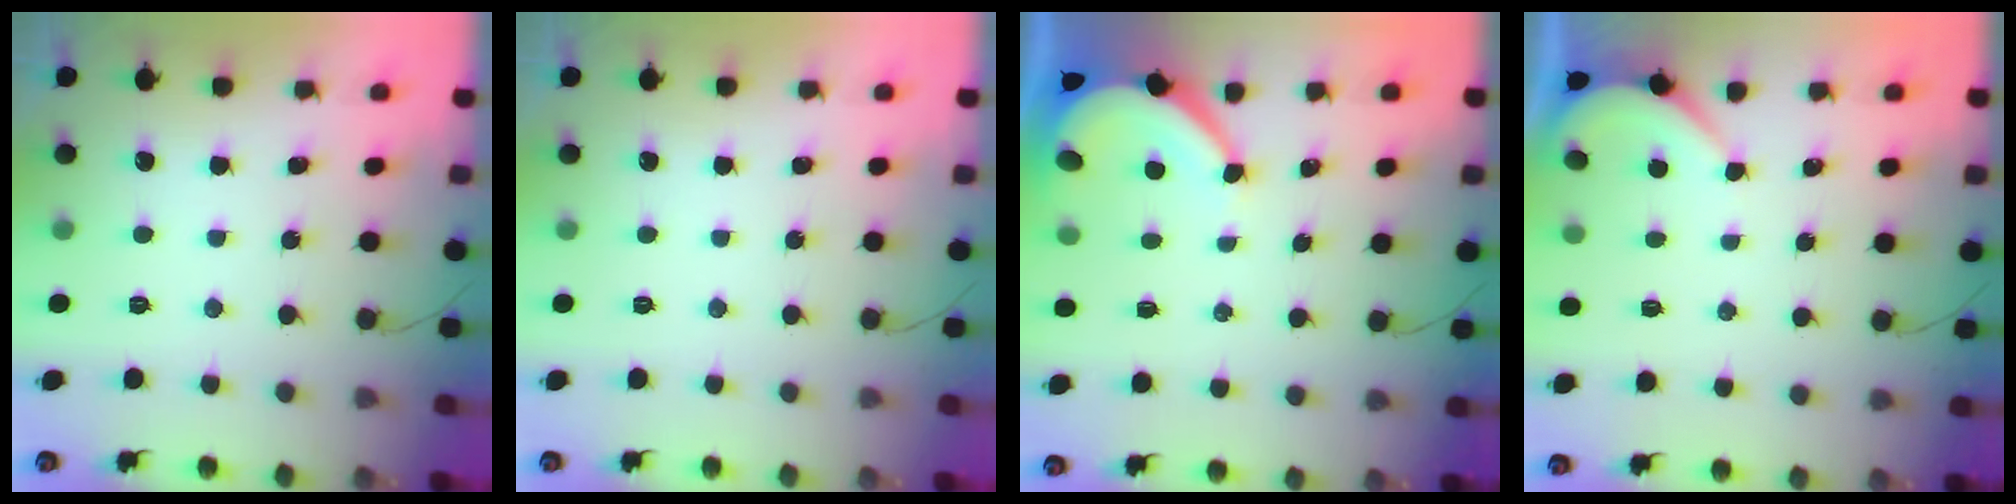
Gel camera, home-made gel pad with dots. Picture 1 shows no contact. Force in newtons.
{"total": 0.0}
{"total": 6.2, "press": 6.2, "slide": 0.7}
{"total": 2.2, "press": 2.2, "slide": 0.4}